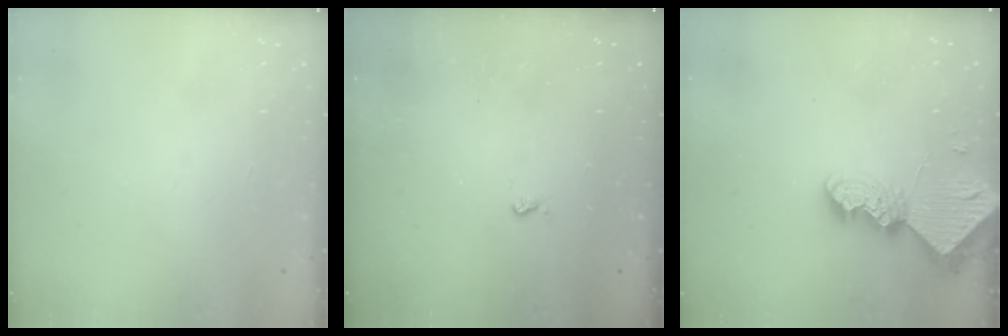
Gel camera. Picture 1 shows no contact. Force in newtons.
{"total": 2.1, "press": 2.1, "slide": 0.5}
{"total": 9.6, "press": 9.5, "slide": 0.9}